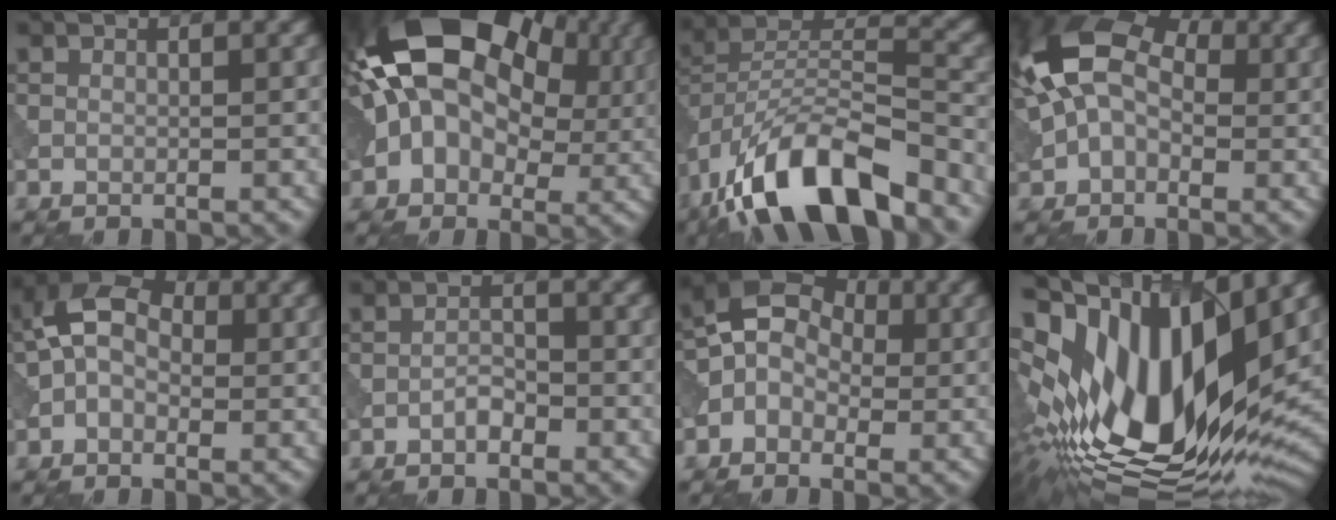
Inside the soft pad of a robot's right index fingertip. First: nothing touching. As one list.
[{"total": 18.4, "force": [4.6, 12.7, 12.5], "torque": [-0.204, 0.042, 0.067]}, {"total": 12.5, "force": [-8.4, 4.6, 8.0], "torque": [-0.138, 0.009, -0.166]}, {"total": 12.0, "force": [2.0, 7.9, 8.8], "torque": [-0.160, 0.036, 0.015]}, {"total": 6.6, "force": [0.5, 4.4, 4.9], "torque": [-0.094, 0.031, -0.010]}, {"total": 1.5, "force": [-0.9, 0.6, 0.9], "torque": [-0.016, 0.005, -0.020]}, {"total": 5.9, "force": [-0.1, 4.6, 3.6], "torque": [-0.045, 0.033, -0.027]}, {"total": 16.8, "force": [2.6, 7.5, 14.8], "torque": [-0.264, 0.009, 0.043]}]